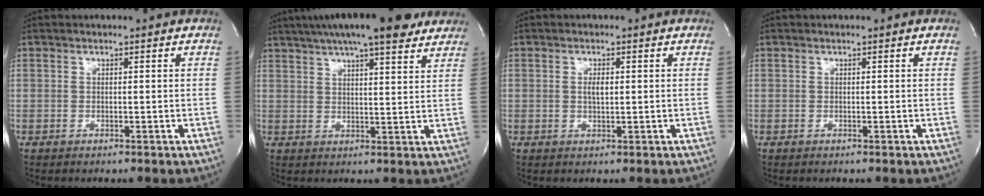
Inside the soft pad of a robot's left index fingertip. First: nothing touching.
{"total": 17.7, "force": [14.1, 3.0, 10.4], "torque": [-0.177, 0.039, 0.195]}
{"total": 1.8, "force": [0.2, 0.6, 1.7], "torque": [-0.035, -0.001, 0.005]}
{"total": 0.0}